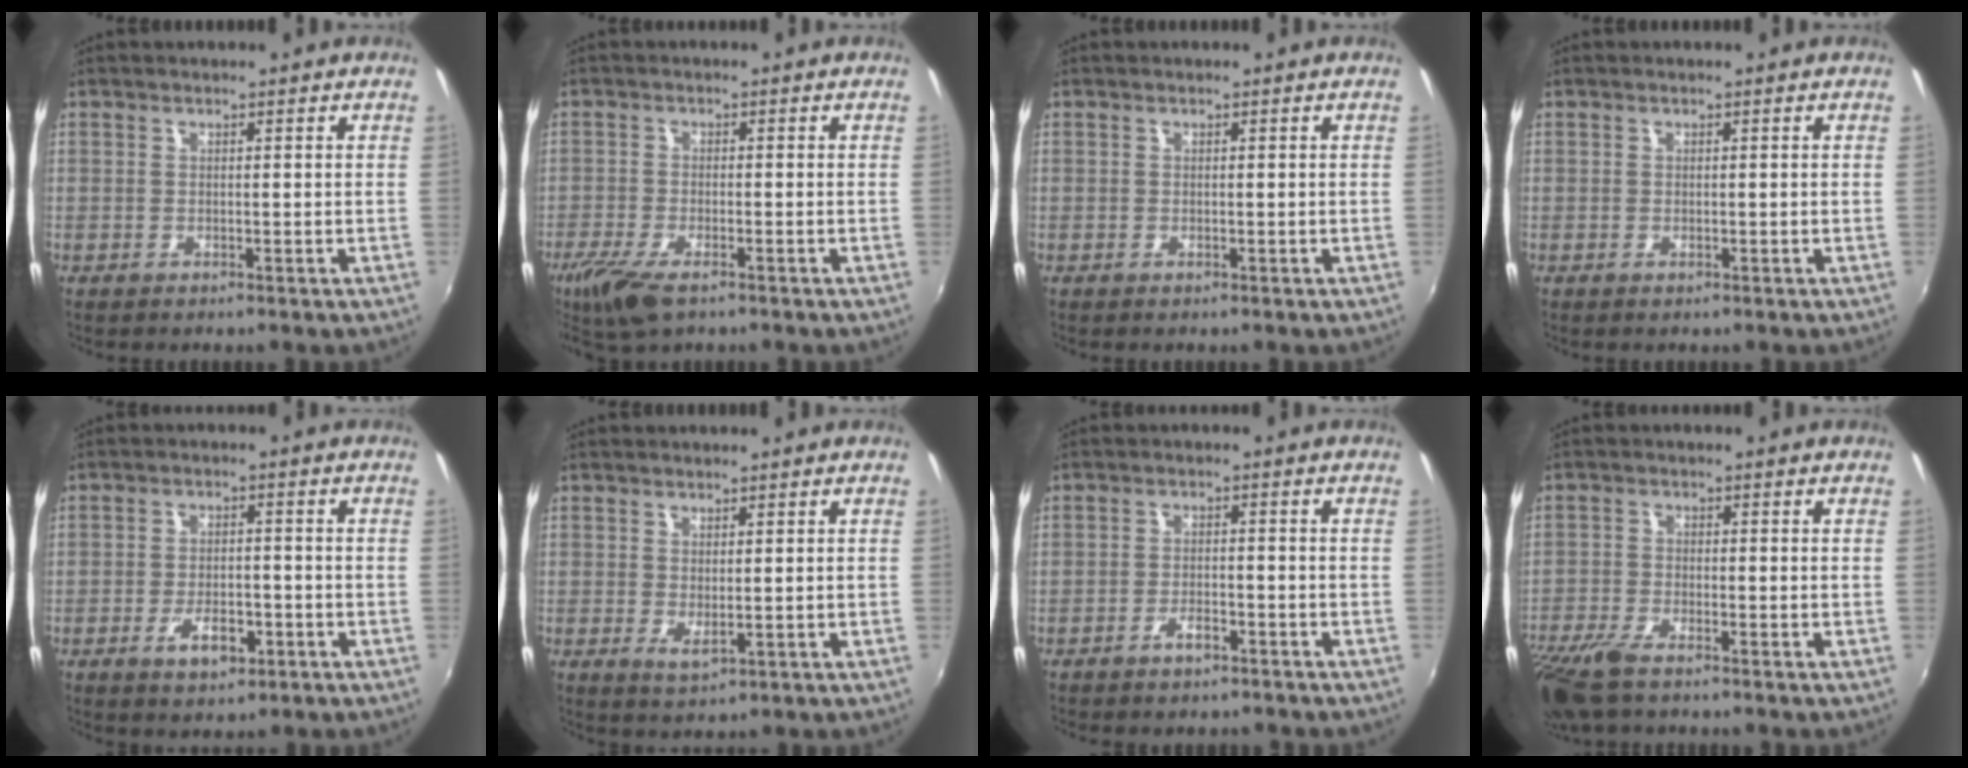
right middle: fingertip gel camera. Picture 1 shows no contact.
{"total": 7.8, "force": [-5.2, 2.6, 5.2], "torque": [-0.129, -0.030, -0.099]}
{"total": 0.0}
{"total": 0.0}
{"total": 5.5, "force": [-2.7, 2.8, 3.9], "torque": [-0.082, -0.004, -0.040]}
{"total": 2.3, "force": [0.1, 1.0, 2.1], "torque": [-0.034, -0.007, 0.004]}
{"total": 3.0, "force": [-2.4, 1.1, 1.4], "torque": [-0.037, 0.001, -0.039]}
{"total": 10.0, "force": [-7.3, 3.0, 6.1], "torque": [-0.154, -0.041, -0.142]}